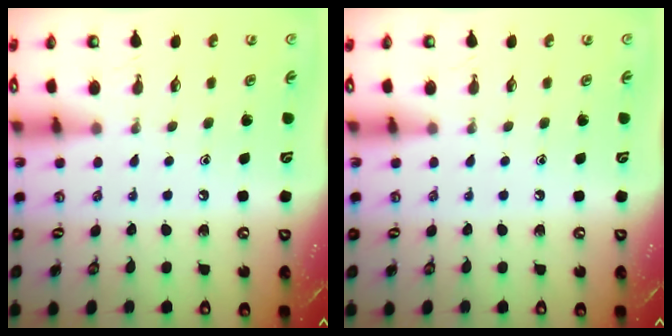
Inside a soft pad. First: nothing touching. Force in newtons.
{"total": 0.0}